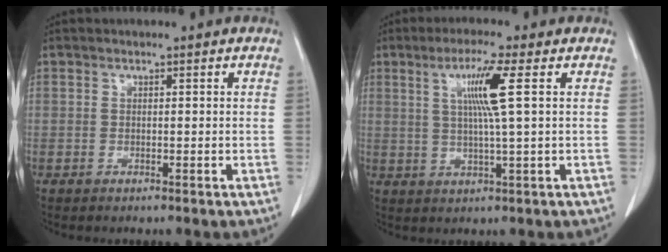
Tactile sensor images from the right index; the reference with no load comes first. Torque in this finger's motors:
{"motor_torque": [0.55, 0.15, 0.19, 0.06]}